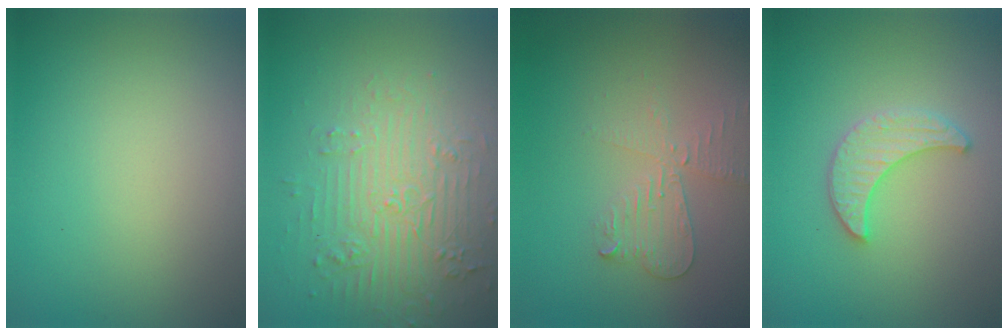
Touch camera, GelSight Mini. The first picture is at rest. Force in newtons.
{"total": 4.2, "press": 3.7, "slide": 2.0}
{"total": 3.0, "press": 2.8, "slide": 1.1}
{"total": 2.9, "press": 2.9, "slide": 0.7}